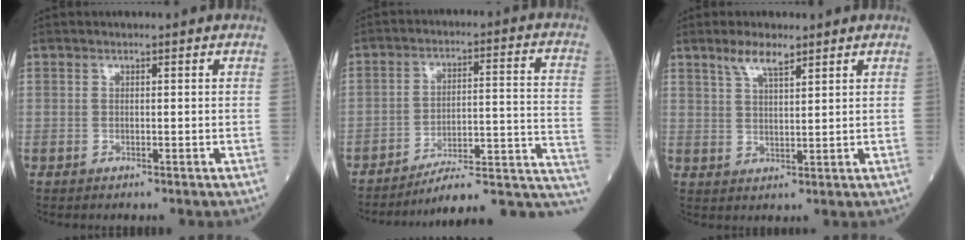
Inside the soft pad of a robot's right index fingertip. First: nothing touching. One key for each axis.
{"total": 15.8, "fx": -13.5, "fy": 2.2, "fz": 7.8, "tx": -0.050, "ty": 0.058, "tz": -0.183}
{"total": 4.4, "fx": 3.3, "fy": 0.9, "fz": 2.8, "tx": -0.060, "ty": 0.005, "tz": 0.065}